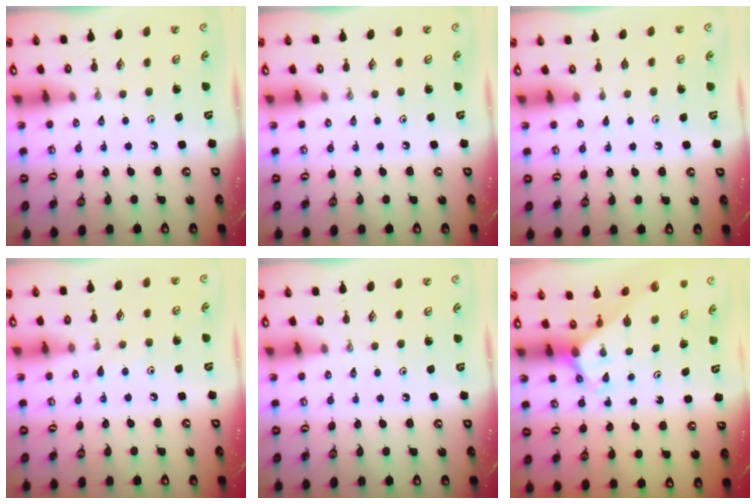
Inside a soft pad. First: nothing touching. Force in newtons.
{"total": 0.0}
{"total": 1.7, "press": 1.6, "slide": 0.2}
{"total": 4.9, "press": 4.9, "slide": 0.6}
{"total": 0.0}
{"total": 2.7, "press": 2.7, "slide": 0.1}